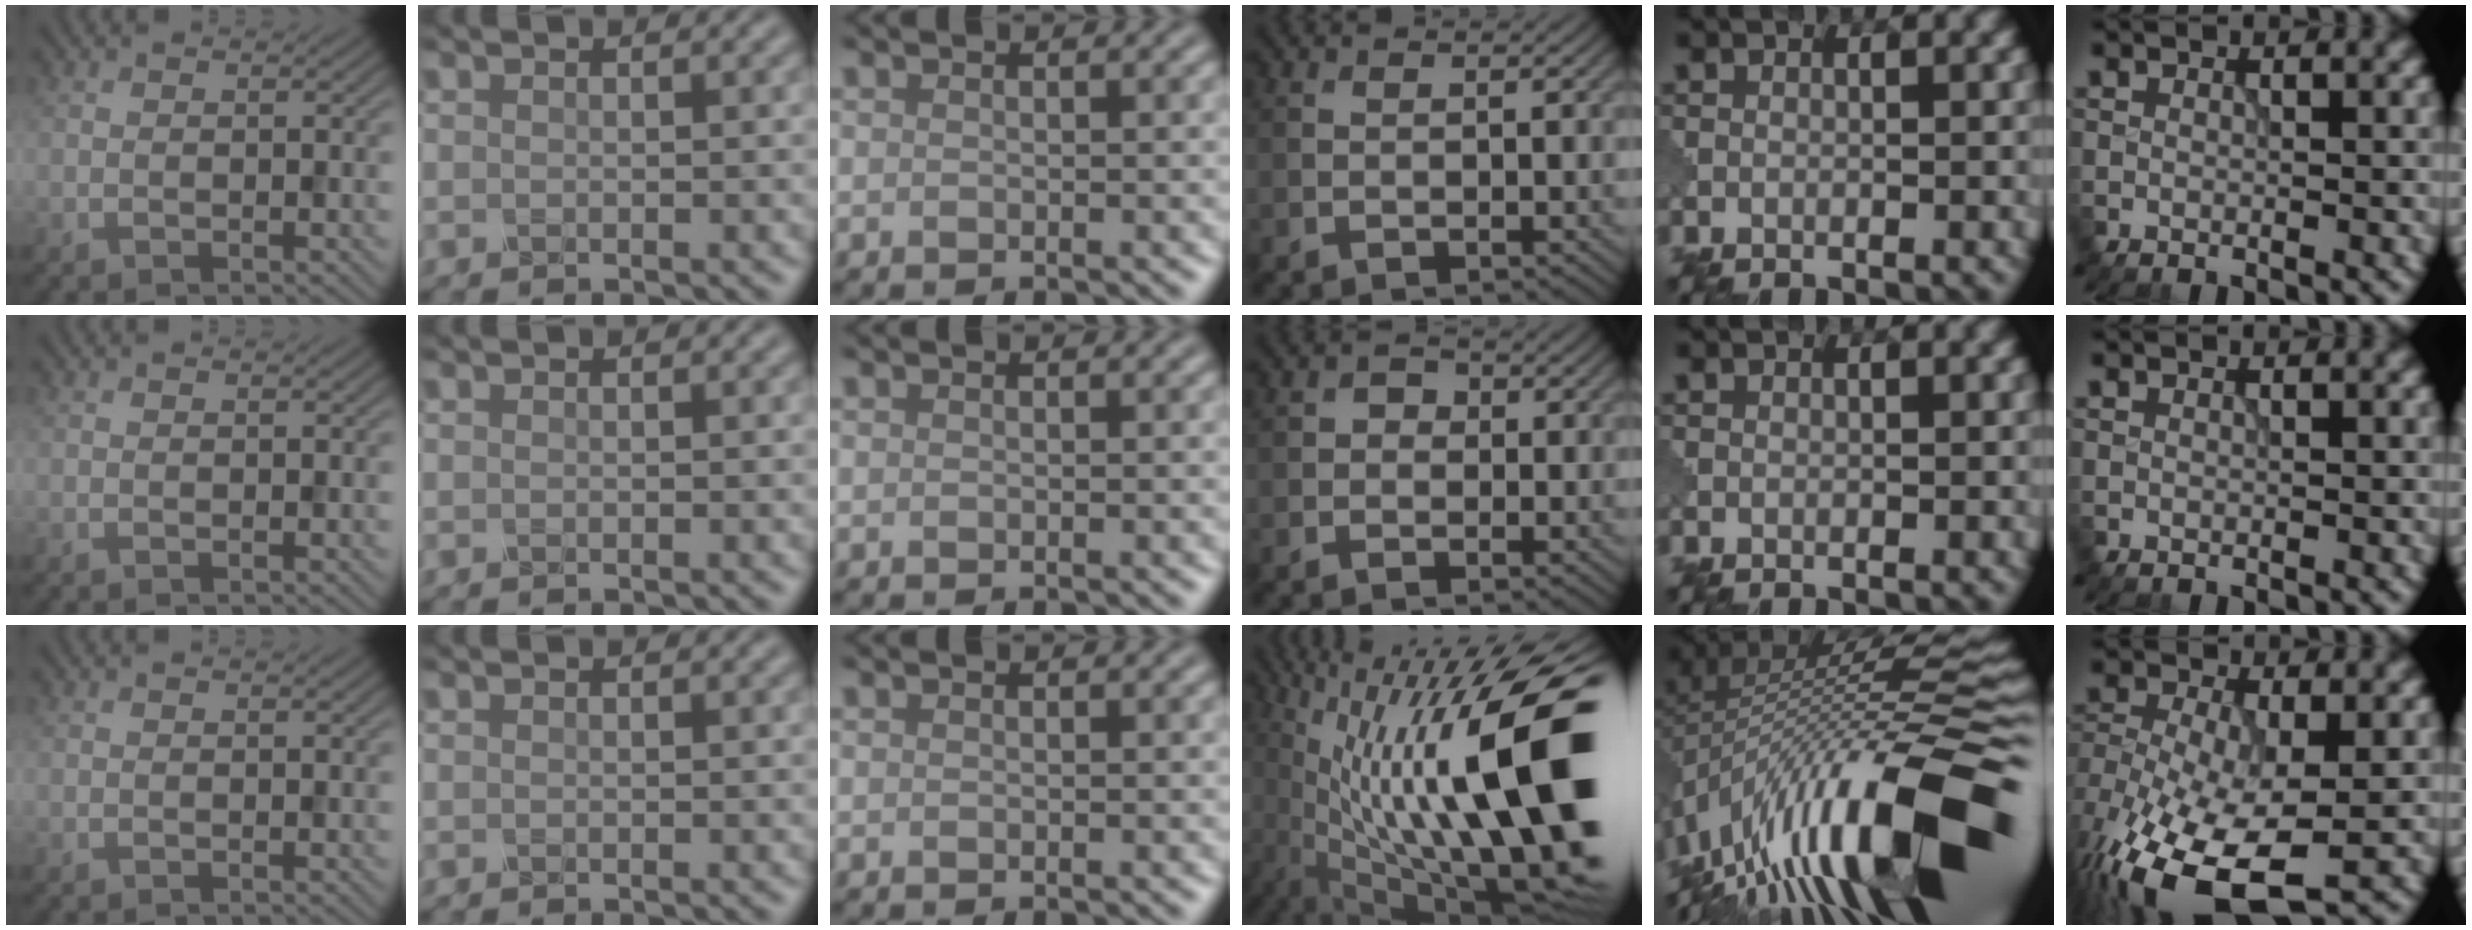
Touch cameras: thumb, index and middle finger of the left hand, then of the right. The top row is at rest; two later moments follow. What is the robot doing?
{"motion": "shake", "object": "plastic piggy bank"}